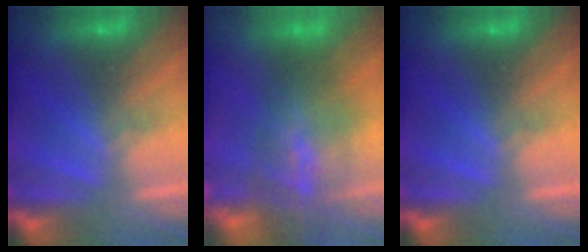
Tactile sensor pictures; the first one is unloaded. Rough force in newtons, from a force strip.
{"total": 5.8}
{"total": 0.0}